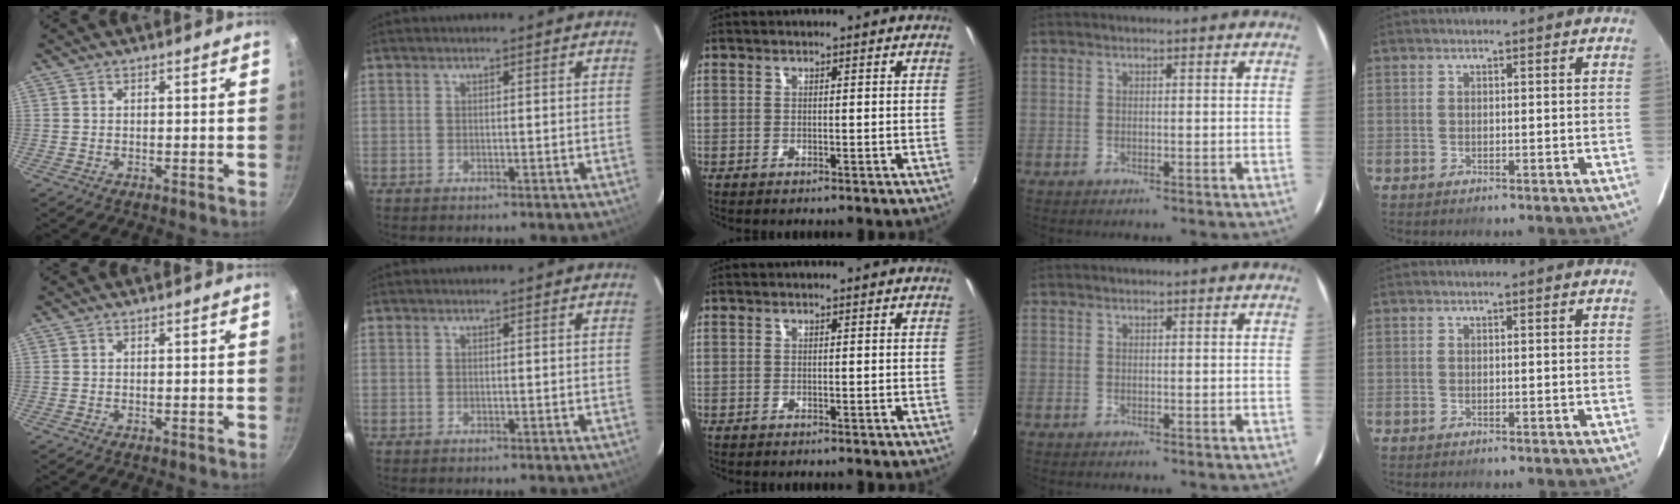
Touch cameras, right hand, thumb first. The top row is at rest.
{}